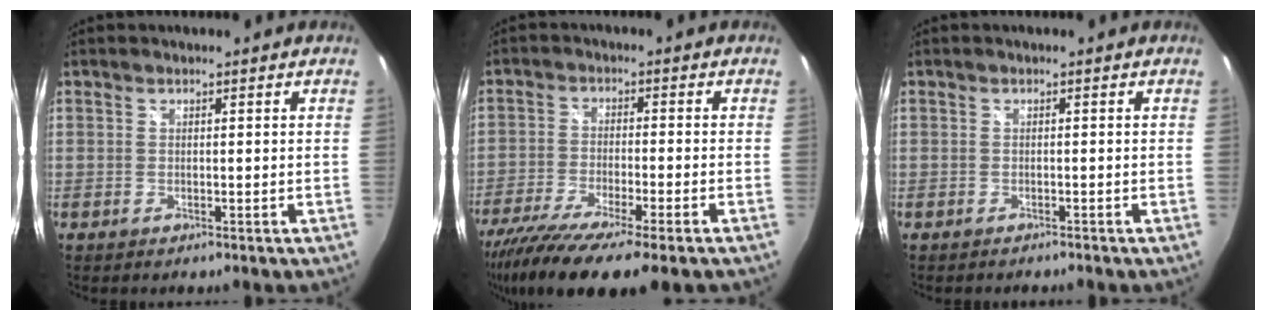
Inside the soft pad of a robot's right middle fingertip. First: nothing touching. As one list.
[{"total": 14.4, "force": [-11.0, 0.9, 9.2], "torque": [-0.183, -0.053, -0.185]}, {"total": 1.2, "force": [-1.2, 0.4, 0.1], "torque": [-0.009, -0.005, -0.017]}]